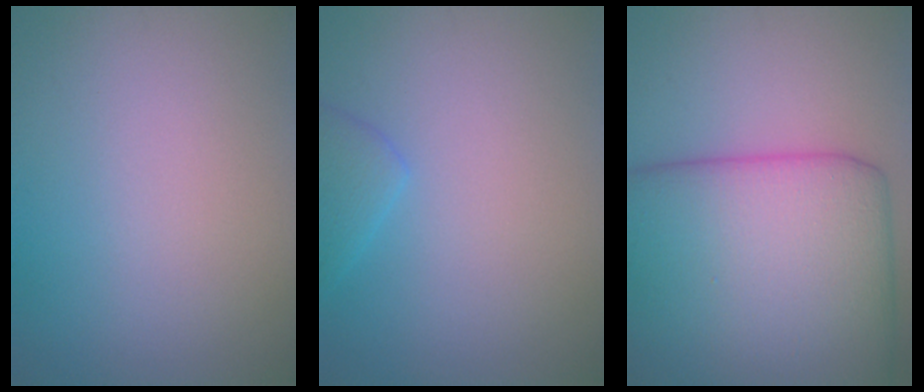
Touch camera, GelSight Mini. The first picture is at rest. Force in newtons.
{"total": 2.0, "press": 1.9, "slide": 0.2}
{"total": 16.0, "press": 16.0, "slide": 0.6}